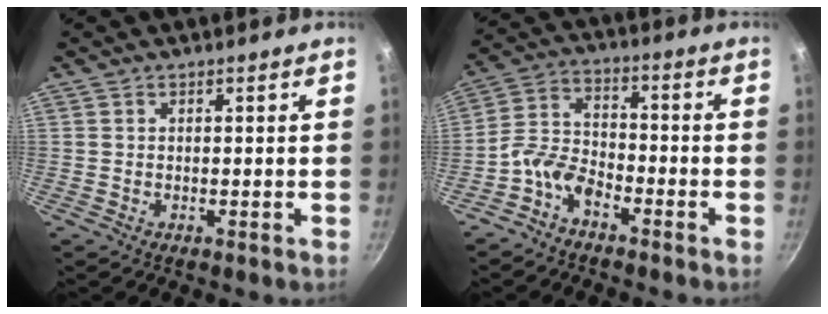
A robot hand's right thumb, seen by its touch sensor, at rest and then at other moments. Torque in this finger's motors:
{"motor_torque": [1.14, 0.62, 0.45, -0.64, 0.13]}